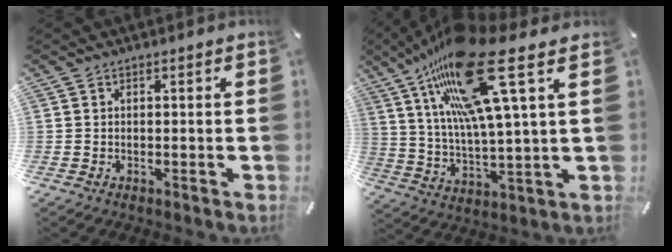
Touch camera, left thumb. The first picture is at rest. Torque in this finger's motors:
{"motor_torque": [2.72, 2.29, 2.22, -0.55, 1.05]}